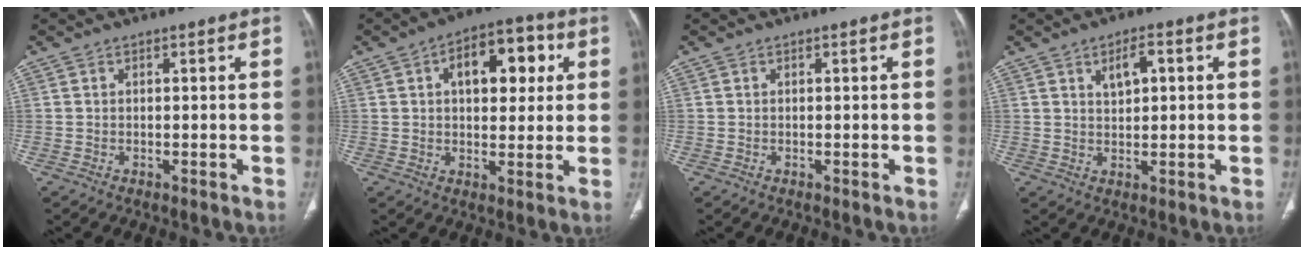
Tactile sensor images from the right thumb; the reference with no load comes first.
{"total": 12.5, "force": [3.7, 7.0, 9.7], "torque": [-0.101, 0.013, 0.051]}
{"total": 0.0}
{"total": 4.3, "force": [1.5, 2.0, 3.4], "torque": [-0.051, 0.000, 0.027]}